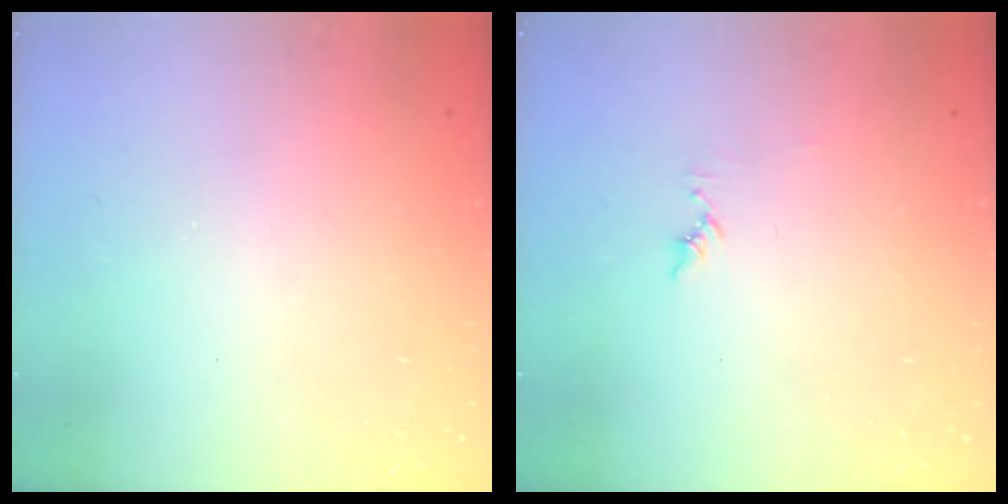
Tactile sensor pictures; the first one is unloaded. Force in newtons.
{"total": 4.4, "press": 4.4, "slide": 0.4}